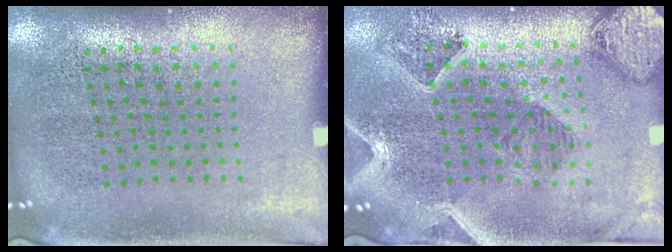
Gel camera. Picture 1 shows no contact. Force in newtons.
{"total": 1.7, "press": 1.6, "slide": 0.4}